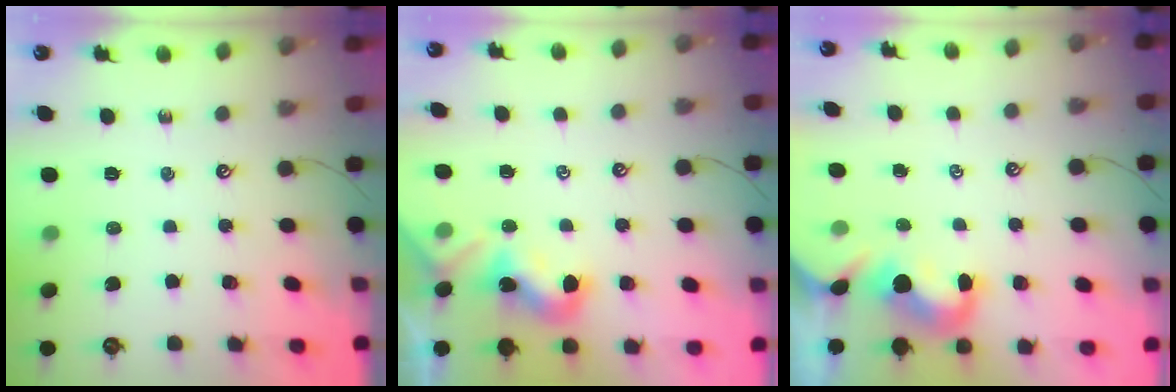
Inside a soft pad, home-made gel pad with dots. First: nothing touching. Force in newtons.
{"total": 2.0, "press": 1.9, "slide": 0.4}
{"total": 0.0}